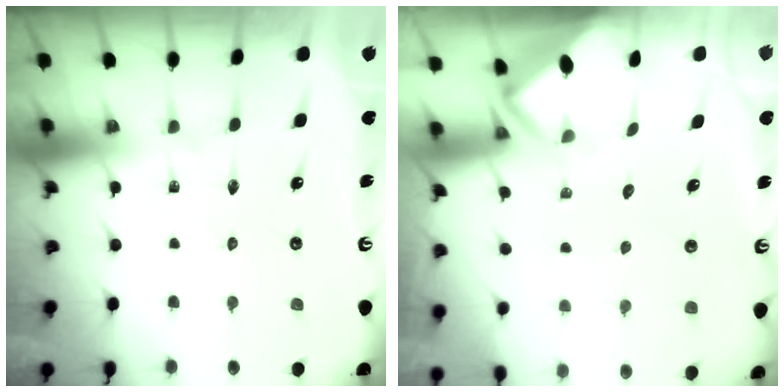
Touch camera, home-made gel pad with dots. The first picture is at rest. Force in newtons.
{"total": 2.9, "press": 2.9, "slide": 0.1}